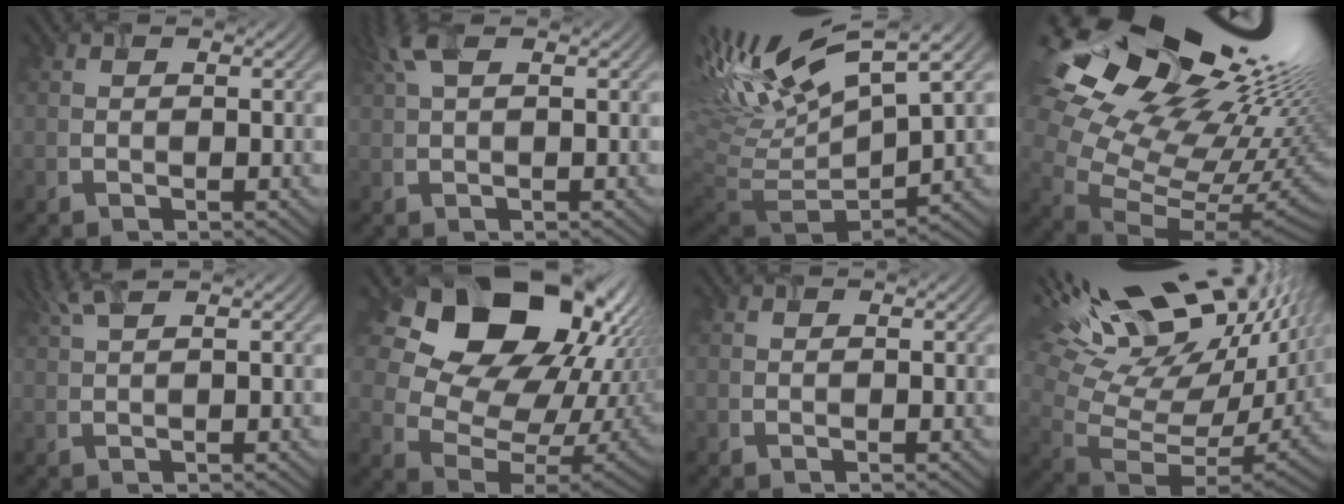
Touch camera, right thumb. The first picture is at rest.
{"total": 3.3, "force": [1.5, 0.9, 2.8], "torque": [-0.066, 0.011, 0.029]}
{"total": 14.7, "force": [6.0, 5.9, 12.1], "torque": [-0.265, 0.005, 0.120]}
{"total": 21.5, "force": [9.3, 12.9, 14.4], "torque": [-0.299, 0.035, 0.176]}
{"total": 3.5, "force": [1.9, 0.6, 2.9], "torque": [-0.057, 0.017, 0.042]}
{"total": 20.1, "force": [9.4, 14.0, 11.0], "torque": [-0.203, 0.028, 0.187]}
{"total": 0.0}
{"total": 20.6, "force": [11.9, 9.4, 14.0], "torque": [-0.262, 0.035, 0.215]}